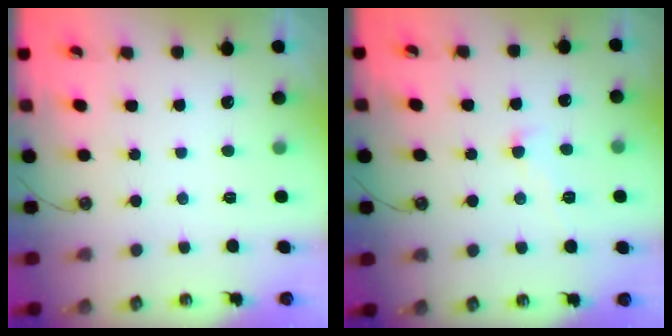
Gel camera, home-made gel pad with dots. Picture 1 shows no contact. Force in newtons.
{"total": 1.3, "press": 1.3, "slide": 0.2}